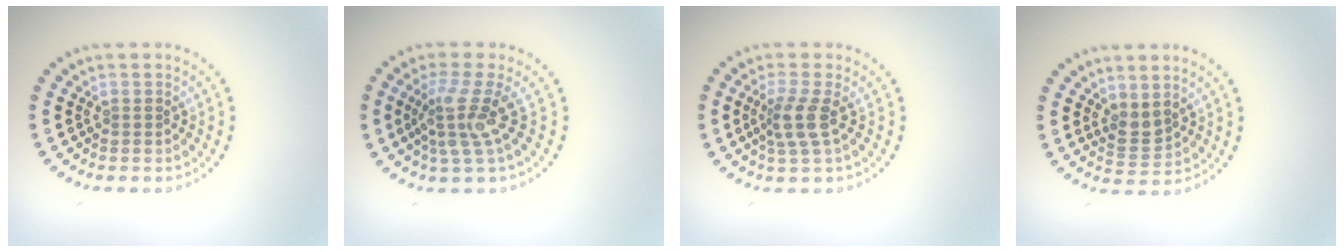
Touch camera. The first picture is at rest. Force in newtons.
{"total": 3.6, "press": 2.5, "slide": 2.5}
{"total": 2.7, "press": 2.1, "slide": 1.7}
{"total": 1.8, "press": 1.5, "slide": 1.0}